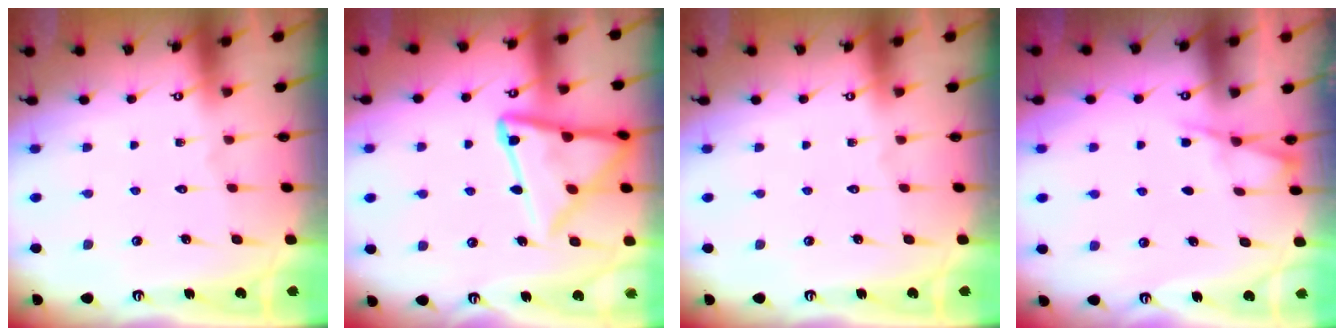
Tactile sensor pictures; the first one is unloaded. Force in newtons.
{"total": 16.3, "press": 16.2, "slide": 1.5}
{"total": 0.0}
{"total": 2.2, "press": 2.1, "slide": 0.4}